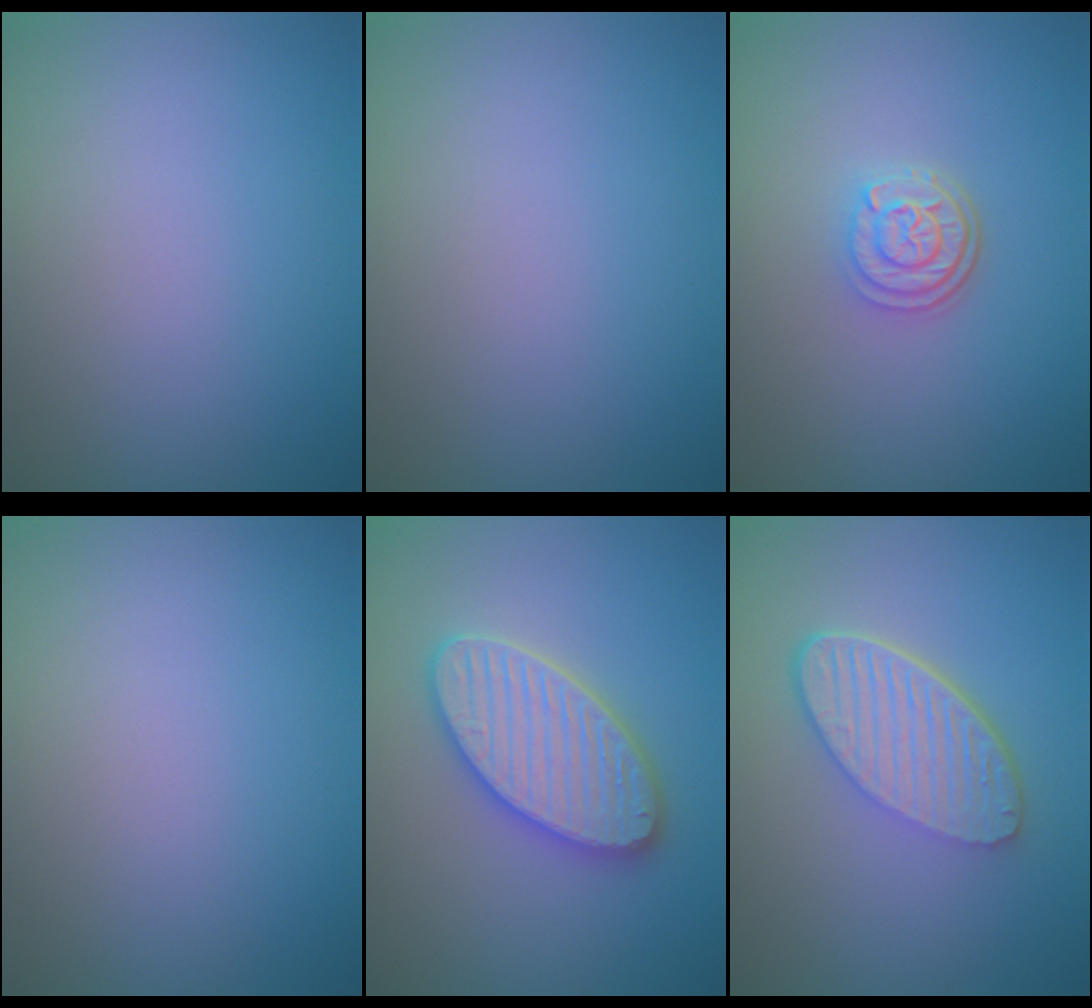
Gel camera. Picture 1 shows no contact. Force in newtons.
{"total": 0.0}
{"total": 3.0, "press": 2.4, "slide": 1.8}
{"total": 0.0}
{"total": 5.8, "press": 5.8, "slide": 0.6}
{"total": 6.0, "press": 4.3, "slide": 4.2}